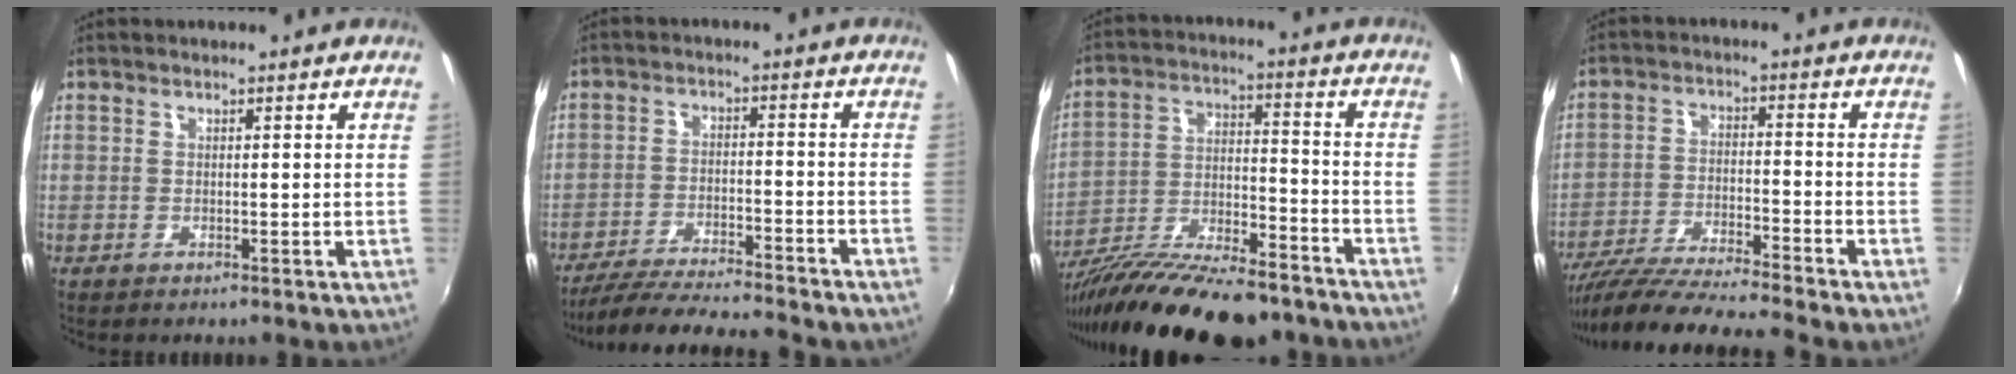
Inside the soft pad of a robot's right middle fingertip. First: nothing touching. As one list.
[{"total": 15.3, "force": [-13.8, 0.5, 6.6], "torque": [-0.134, -0.018, -0.218]}, {"total": 22.8, "force": [-18.3, 6.2, 12.1], "torque": [-0.215, -0.028, -0.282]}, {"total": 15.2, "force": [-13.5, -1.2, 6.9], "torque": [-0.143, -0.030, -0.238]}]